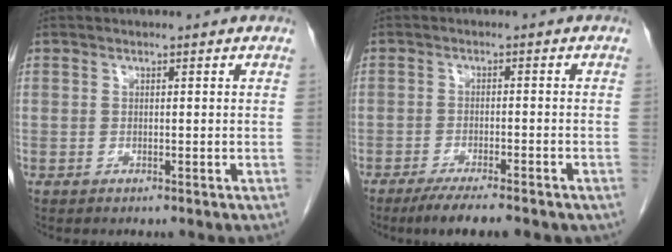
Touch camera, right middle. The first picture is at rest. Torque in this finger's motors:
{"motor_torque": [1.11, -1.03, 0.14, 0.07]}